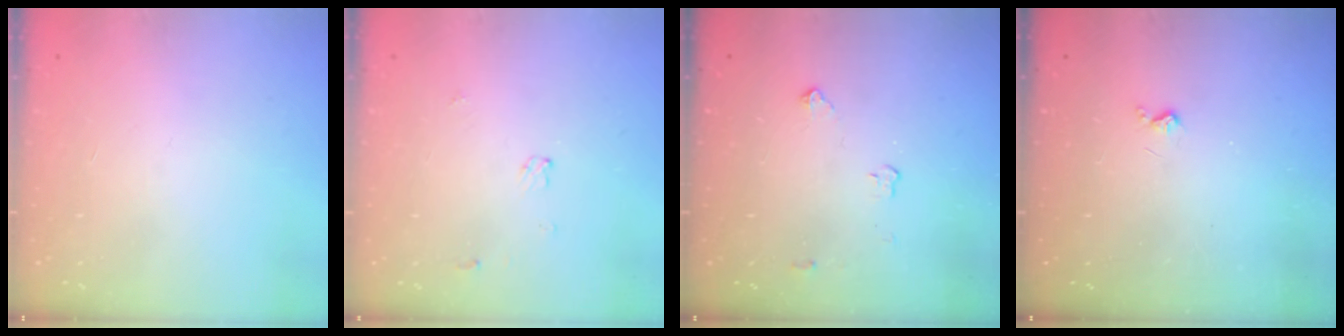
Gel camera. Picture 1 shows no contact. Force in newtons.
{"total": 3.6, "press": 3.6, "slide": 0.5}
{"total": 2.6, "press": 2.6, "slide": 0.4}
{"total": 2.6, "press": 2.6, "slide": 0.5}